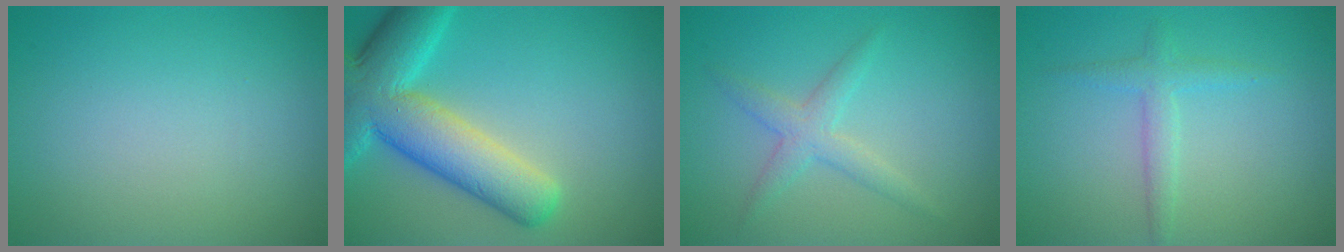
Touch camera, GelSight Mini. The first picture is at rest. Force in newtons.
{"total": 9.9, "press": 9.9, "slide": 0.4}
{"total": 2.4, "press": 2.4, "slide": 0.0}
{"total": 1.8, "press": 1.8, "slide": 0.1}